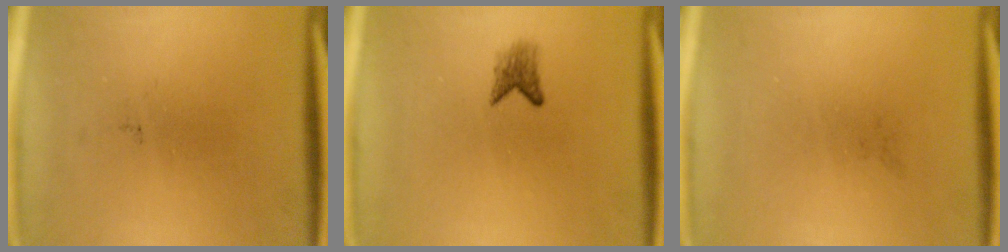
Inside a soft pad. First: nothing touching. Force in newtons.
{"total": 1.8}
{"total": 0.0}